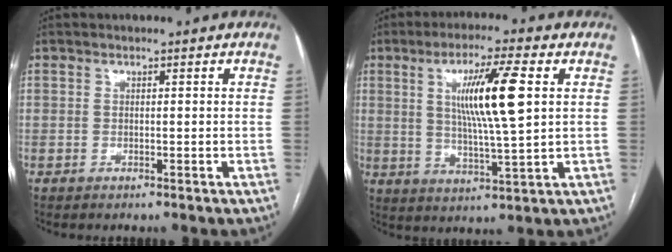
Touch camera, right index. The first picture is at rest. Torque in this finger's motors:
{"motor_torque": [0.54, 0.08, 0.47, 0.18]}